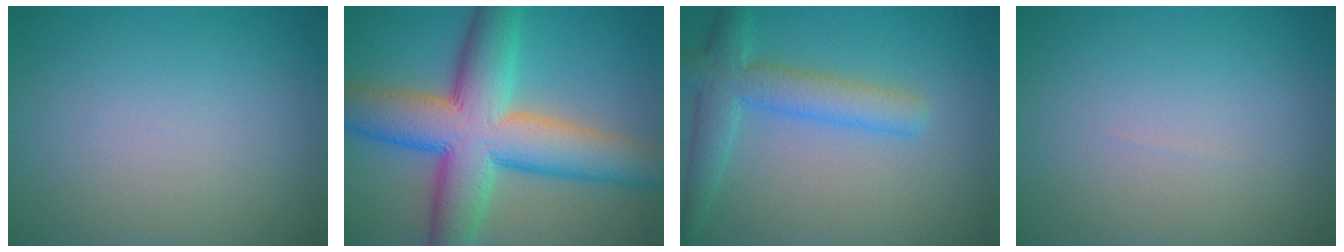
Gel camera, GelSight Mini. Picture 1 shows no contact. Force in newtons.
{"total": 12.2, "press": 12.2, "slide": 0.4}
{"total": 4.7, "press": 4.7, "slide": 0.2}
{"total": 0.0}